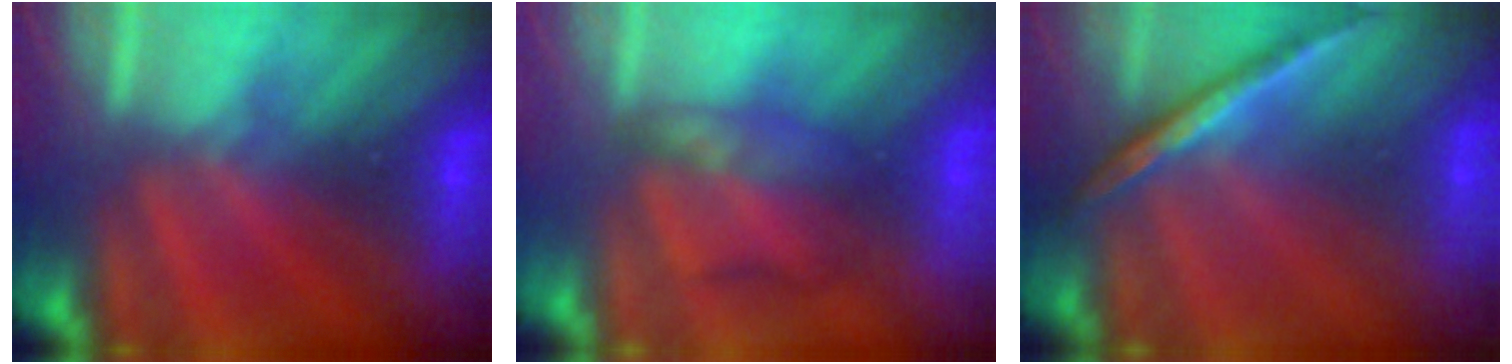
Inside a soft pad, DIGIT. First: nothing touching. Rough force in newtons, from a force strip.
{"total": 2.3}
{"total": 1.5}